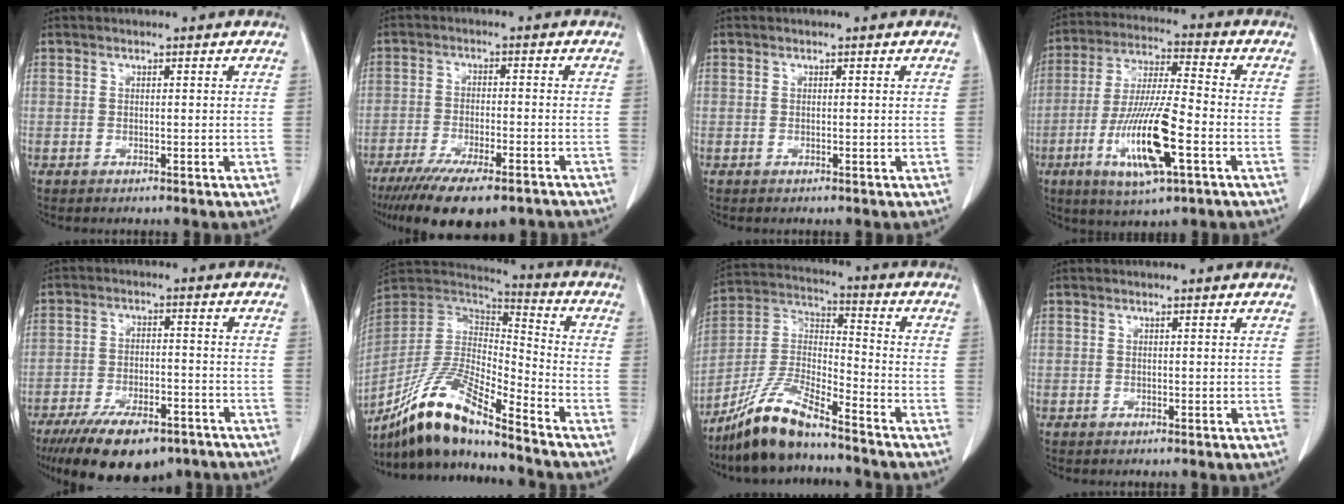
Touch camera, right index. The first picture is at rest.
{"total": 15.7, "force": [-12.0, 3.6, 9.4], "torque": [-0.142, -0.023, -0.182]}
{"total": 0.0}
{"total": 14.8, "force": [-5.0, 2.1, 13.8], "torque": [-0.274, -0.016, -0.088]}
{"total": 15.3, "force": [-11.0, 5.5, 9.1], "torque": [-0.148, -0.013, -0.170]}
{"total": 15.4, "force": [-12.2, 1.8, 9.3], "torque": [-0.181, 0.001, -0.228]}
{"total": 12.6, "force": [-10.1, 2.1, 7.3], "torque": [-0.153, -0.005, -0.192]}
{"total": 0.0}